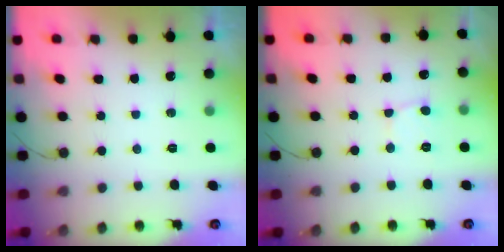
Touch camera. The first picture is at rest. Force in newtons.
{"total": 2.7, "press": 2.7, "slide": 0.3}